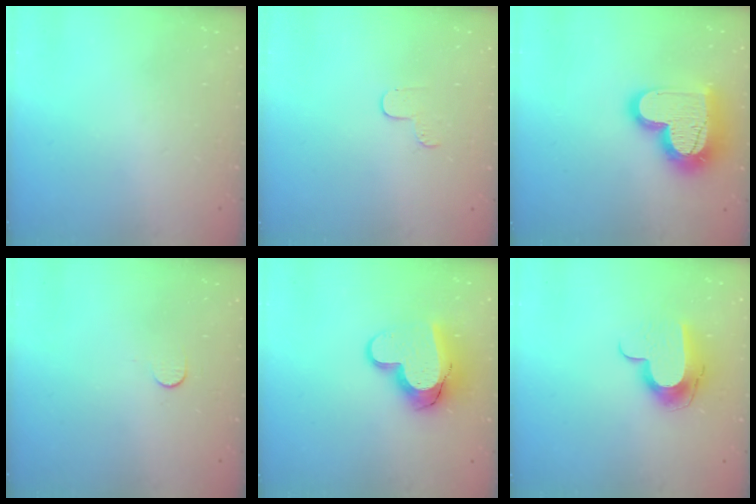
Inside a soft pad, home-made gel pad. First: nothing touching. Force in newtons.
{"total": 4.1, "press": 4.0, "slide": 0.4}
{"total": 21.0, "press": 21.0, "slide": 1.7}
{"total": 3.7, "press": 3.7, "slide": 0.4}
{"total": 13.4, "press": 13.4, "slide": 1.1}
{"total": 11.2, "press": 11.1, "slide": 0.7}